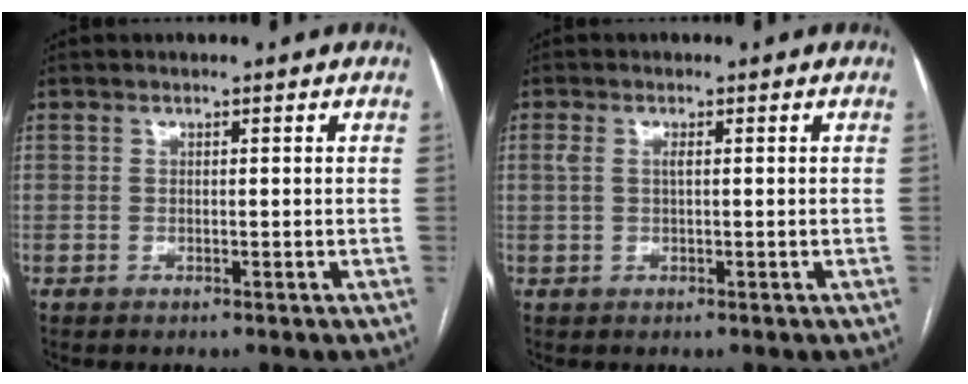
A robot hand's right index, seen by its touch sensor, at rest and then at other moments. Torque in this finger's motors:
{"motor_torque": [0.33, 0.18, 0.23, 0.05]}